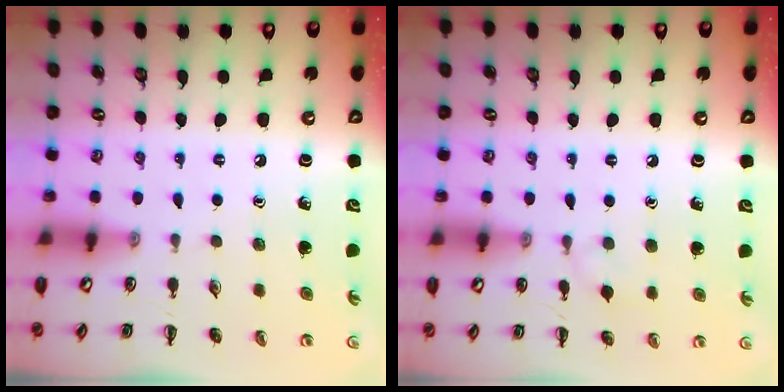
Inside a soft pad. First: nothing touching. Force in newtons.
{"total": 5.6, "press": 5.3, "slide": 1.6}